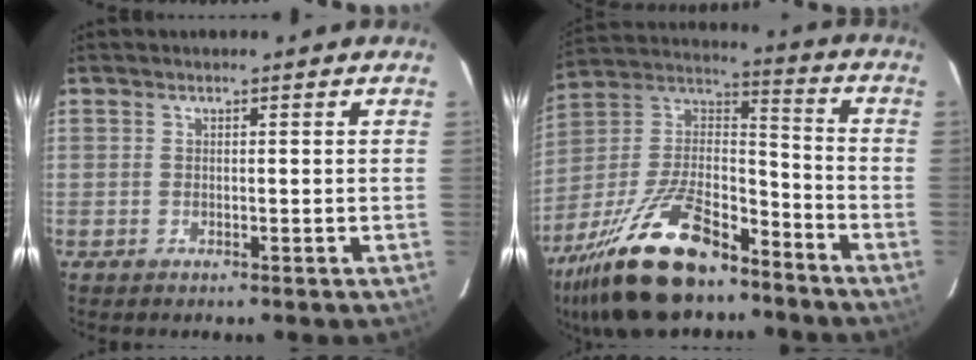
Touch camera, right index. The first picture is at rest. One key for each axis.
{"total": 20.9, "fx": -14.9, "fy": 7.0, "fz": 12.9, "tx": -0.271, "ty": 0.003, "tz": -0.270}